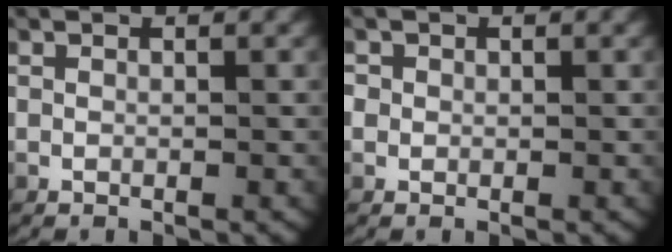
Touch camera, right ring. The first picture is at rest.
{"total": 1.2, "force": [0.0, 1.2, 0.2], "torque": [-0.017, -0.007, 0.000]}